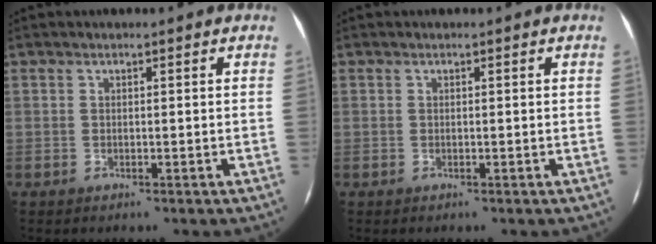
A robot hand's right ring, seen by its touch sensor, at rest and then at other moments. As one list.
[{"total": 0.0}]